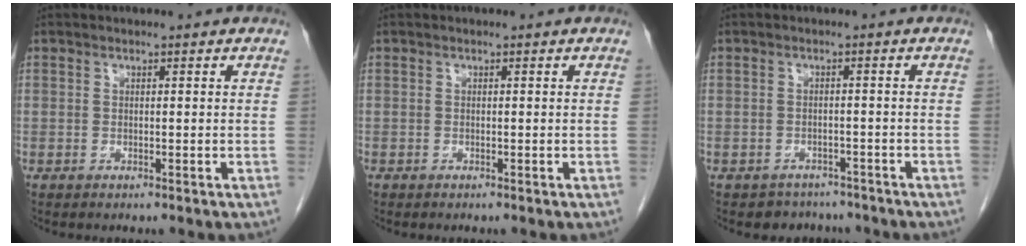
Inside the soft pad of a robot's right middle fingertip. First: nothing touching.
{"total": 0.0}
{"total": 4.6, "force": [-3.9, 2.5, 0.0], "torque": [-0.005, 0.013, -0.048]}